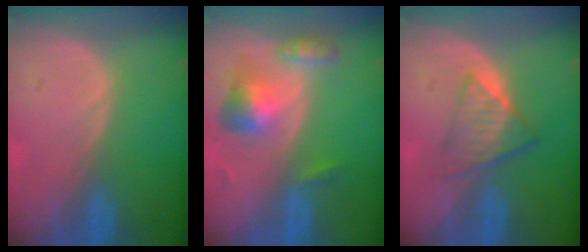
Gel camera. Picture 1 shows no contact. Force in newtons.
{"total": 6.5, "press": 5.9, "slide": 2.5}
{"total": 5.9, "press": 5.1, "slide": 3.0}